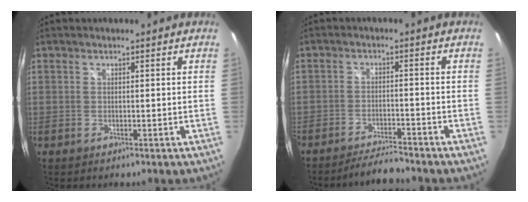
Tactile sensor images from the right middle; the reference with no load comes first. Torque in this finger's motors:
{"motor_torque": [1.09, -1.04, 0.32, 0.21]}